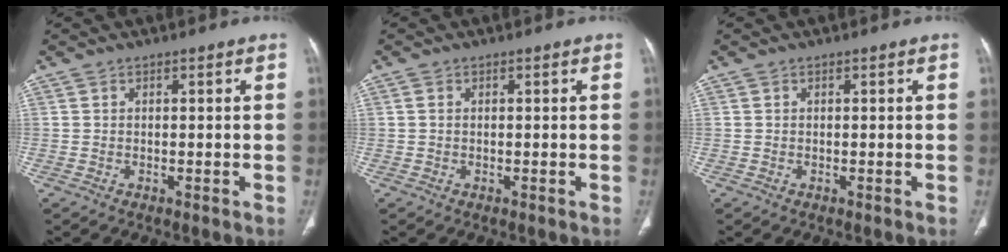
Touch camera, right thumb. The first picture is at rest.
{"total": 0.7, "force": [0.2, 0.5, 0.4], "torque": [-0.007, 0.003, 0.005]}
{"total": 0.0}